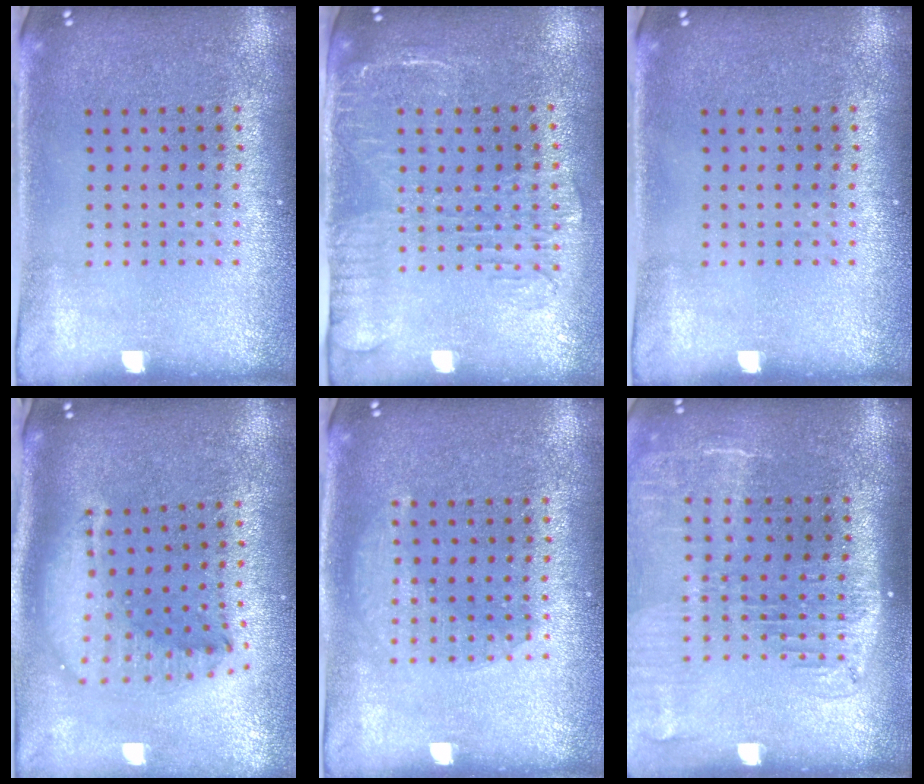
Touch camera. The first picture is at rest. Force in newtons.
{"total": 2.0, "press": 1.7, "slide": 1.0}
{"total": 0.0}
{"total": 2.1, "press": 1.7, "slide": 1.3}
{"total": 1.7, "press": 1.7, "slide": 0.4}
{"total": 2.3, "press": 1.9, "slide": 1.4}